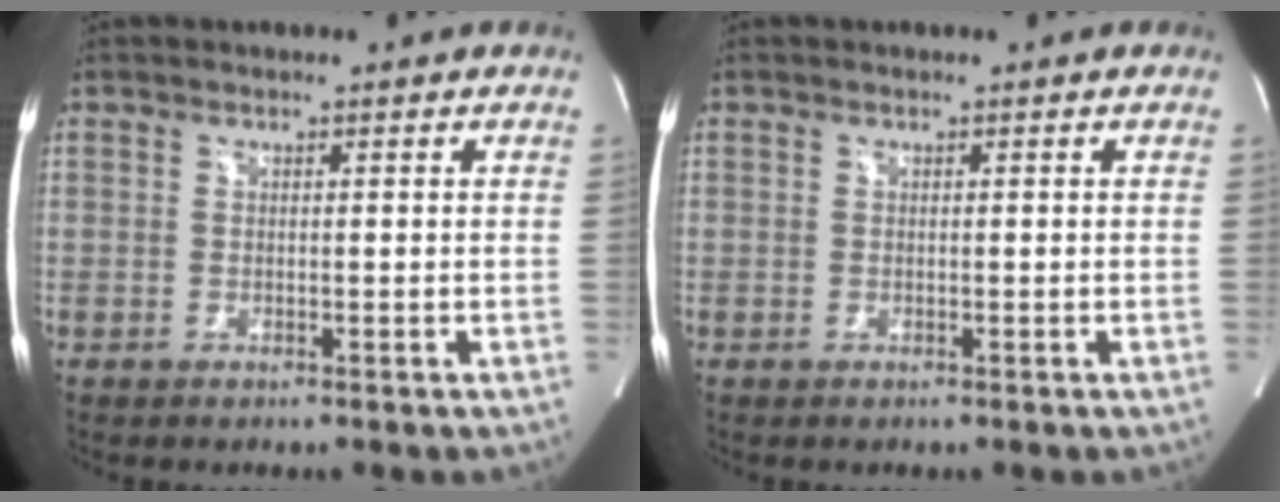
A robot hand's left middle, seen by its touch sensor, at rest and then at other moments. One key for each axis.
{"total": 0.0}